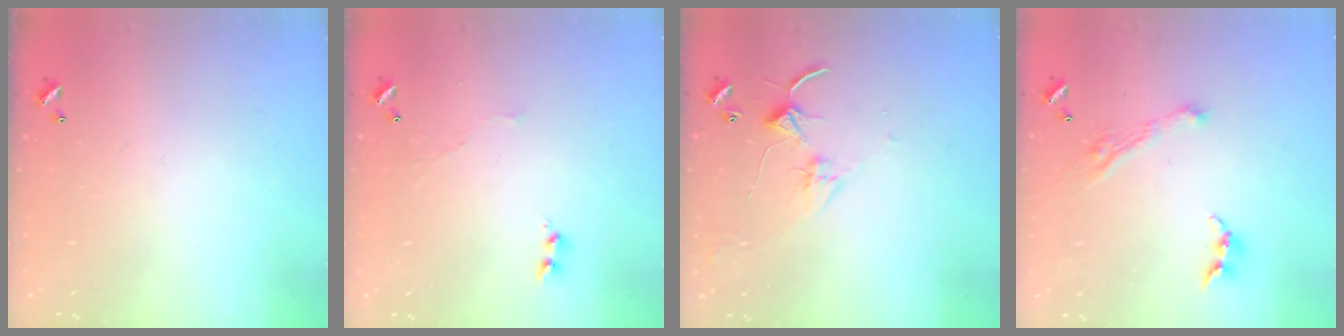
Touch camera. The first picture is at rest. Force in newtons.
{"total": 3.8, "press": 3.7, "slide": 0.6}
{"total": 2.8, "press": 2.8, "slide": 0.4}
{"total": 3.6, "press": 3.5, "slide": 0.4}